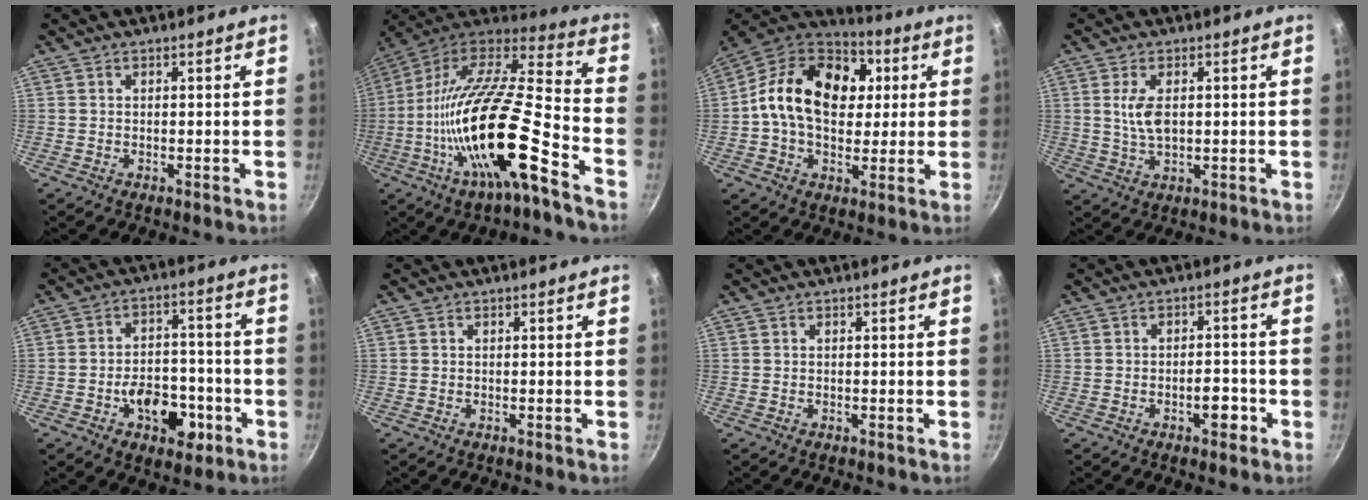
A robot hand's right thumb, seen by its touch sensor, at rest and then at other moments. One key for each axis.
{"total": 25.1, "fx": -9.8, "fy": 6.3, "fz": 22.3, "tx": -0.375, "ty": 0.039, "tz": -0.189}
{"total": 21.2, "fx": 3.3, "fy": 15.1, "fz": 14.4, "tx": -0.213, "ty": 0.019, "tz": 0.037}
{"total": 5.4, "fx": 0.8, "fy": 2.7, "fz": 4.6, "tx": -0.088, "ty": -0.005, "tz": 0.018}
{"total": 11.8, "fx": -4.6, "fy": 7.5, "fz": 7.8, "tx": -0.077, "ty": 0.030, "tz": -0.067}
{"total": 0.0}
{"total": 0.0}
{"total": 4.3, "fx": -2.0, "fy": 2.2, "fz": 3.1, "tx": -0.026, "ty": 0.018, "tz": -0.029}